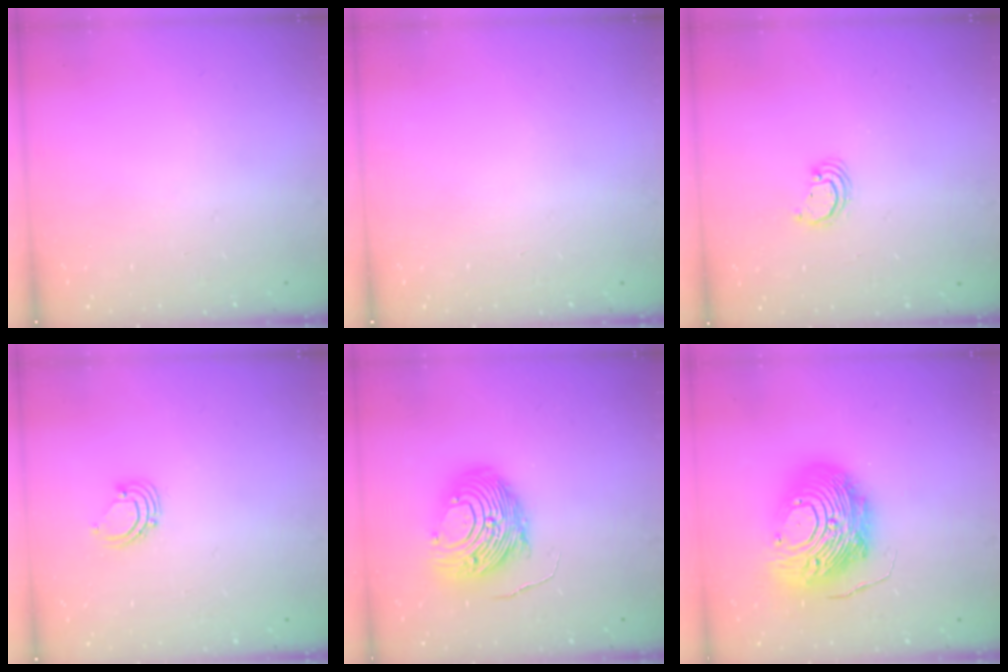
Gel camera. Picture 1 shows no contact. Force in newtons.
{"total": 0.0}
{"total": 2.7, "press": 2.7, "slide": 0.1}
{"total": 2.9, "press": 2.9, "slide": 0.2}
{"total": 13.1, "press": 13.0, "slide": 1.2}
{"total": 19.8, "press": 19.7, "slide": 1.9}